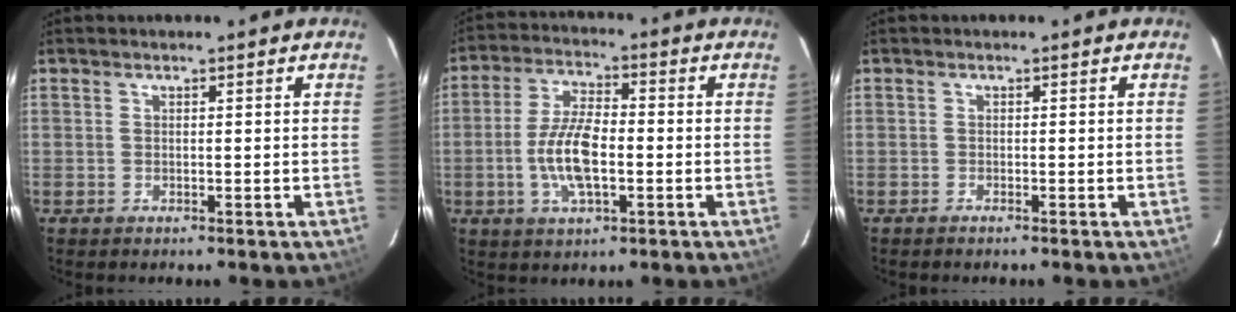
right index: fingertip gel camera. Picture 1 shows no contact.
{"total": 9.8, "force": [-2.2, 3.9, 8.7], "torque": [-0.179, 0.003, -0.042]}
{"total": 0.5, "force": [-0.5, 0.0, 0.2], "torque": [-0.003, -0.001, -0.011]}